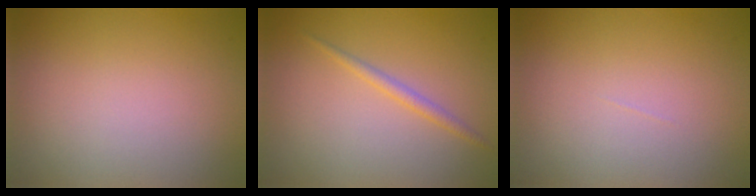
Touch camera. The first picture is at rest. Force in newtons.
{"total": 1.2, "press": 1.2, "slide": 0.1}
{"total": 0.0}